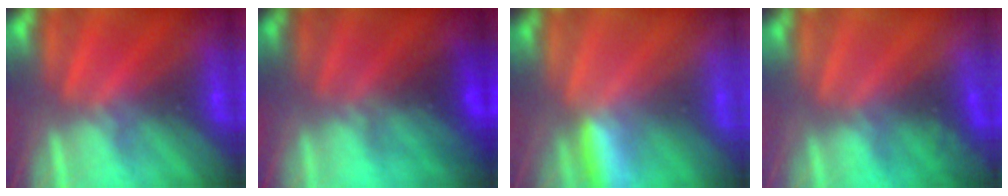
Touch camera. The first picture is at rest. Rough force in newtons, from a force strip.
{"total": 2.3}
{"total": 3.4}
{"total": 3.9}